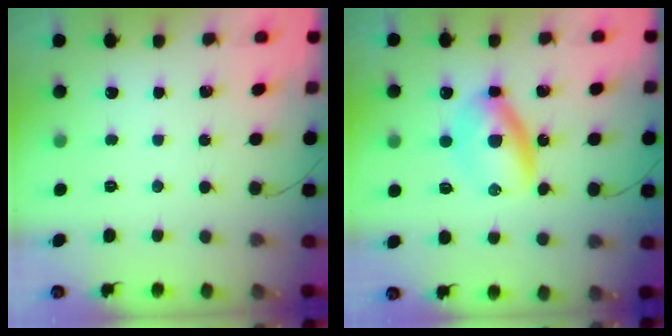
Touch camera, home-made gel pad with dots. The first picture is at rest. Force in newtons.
{"total": 6.5, "press": 6.5, "slide": 0.3}